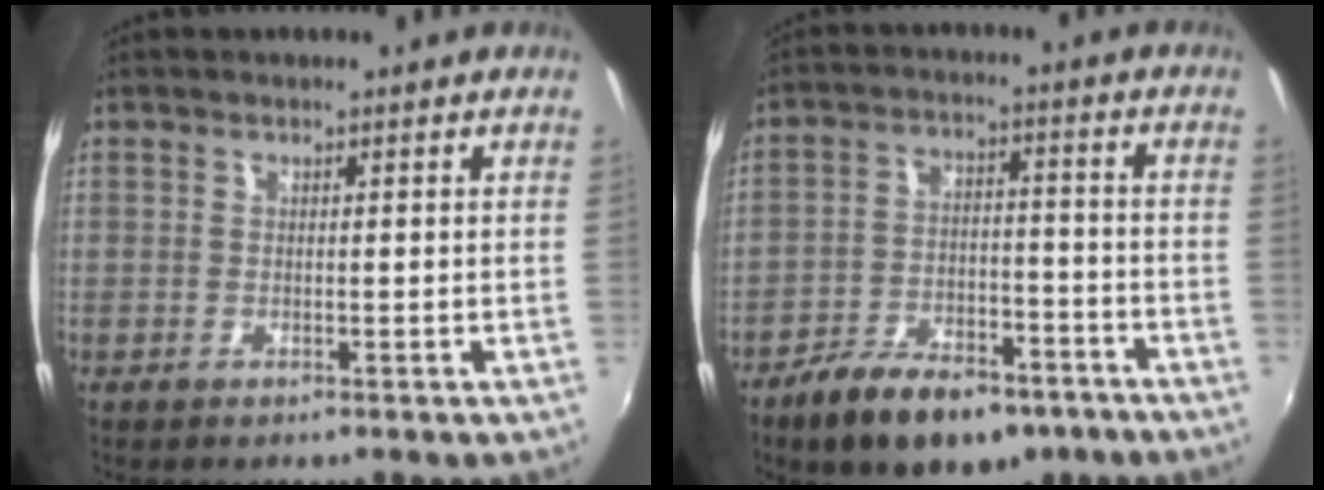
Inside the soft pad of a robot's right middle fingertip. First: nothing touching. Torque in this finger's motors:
{"motor_torque": [0.75, -1.07, 0.09, 0.03]}